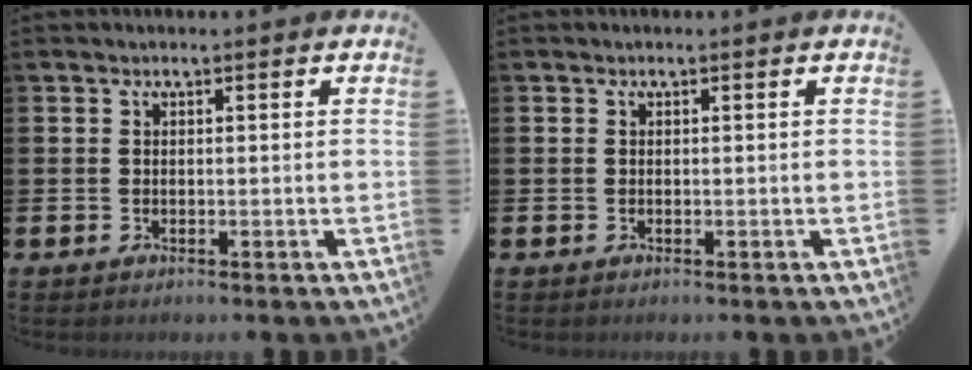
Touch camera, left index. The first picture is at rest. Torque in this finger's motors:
{"motor_torque": [-0.04, -0.03, 0.04, 0.02]}